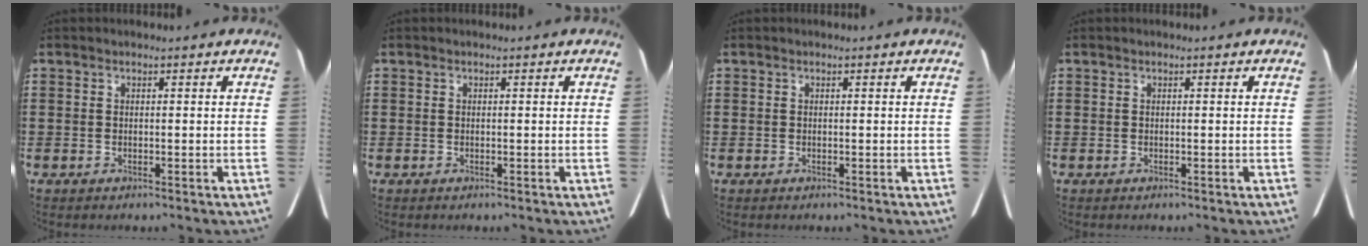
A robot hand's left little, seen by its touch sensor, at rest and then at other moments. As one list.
[{"total": 0.0}, {"total": 0.0}, {"total": 0.0}]